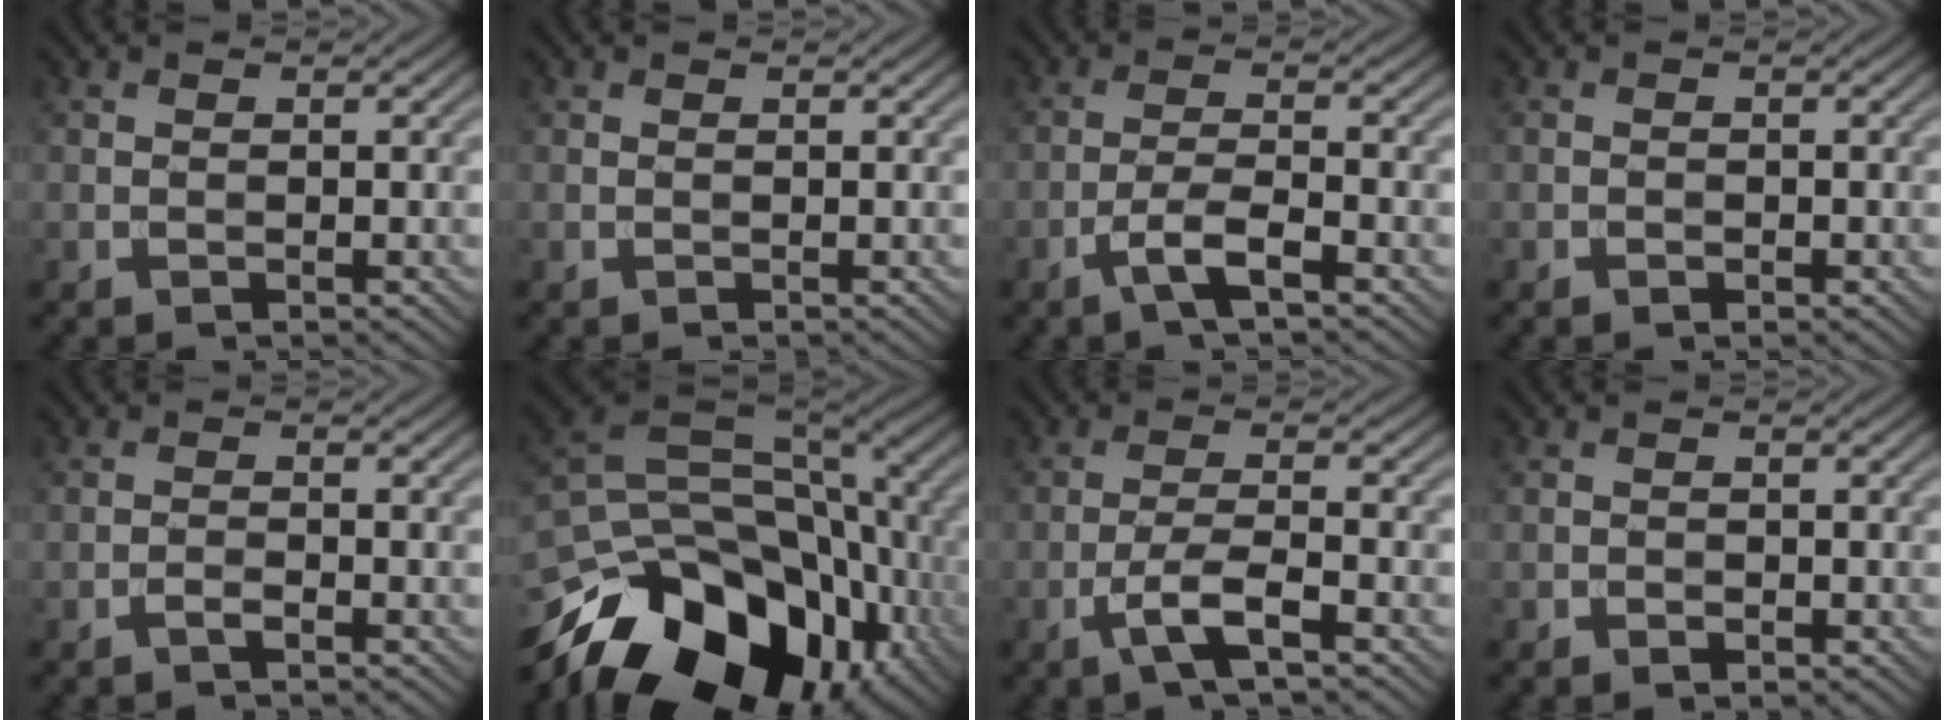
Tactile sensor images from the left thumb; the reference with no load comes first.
{"total": 0.0}
{"total": 4.3, "force": [-2.5, 0.9, 3.3], "torque": [-0.070, 0.007, -0.056]}
{"total": 0.7, "force": [-0.4, 0.4, 0.3], "torque": [-0.002, -0.002, -0.006]}
{"total": 1.5, "force": [-1.1, 0.4, 0.9], "torque": [-0.018, 0.002, -0.022]}
{"total": 18.9, "force": [-9.8, 11.7, 11.2], "torque": [-0.238, -0.035, -0.145]}
{"total": 4.9, "force": [-2.6, 1.0, 4.0], "torque": [-0.081, 0.006, -0.056]}
{"total": 1.0, "force": [-0.6, 0.6, 0.5], "torque": [-0.006, -0.002, -0.010]}